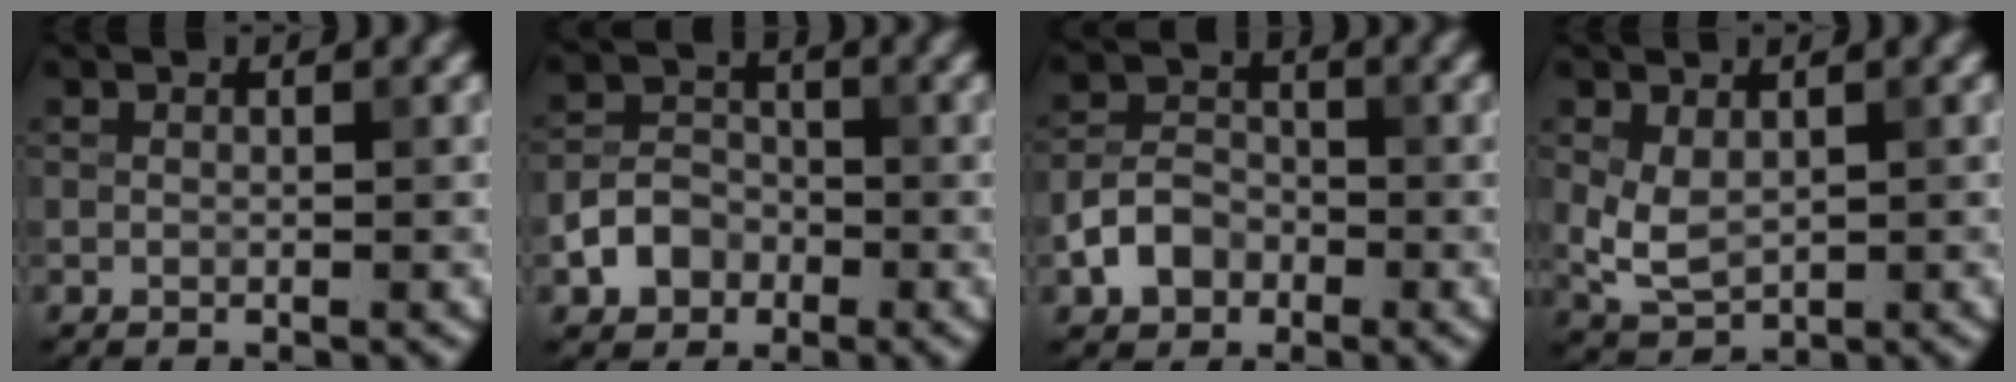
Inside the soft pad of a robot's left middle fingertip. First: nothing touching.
{"total": 3.5, "force": [-1.6, 2.7, 1.5], "torque": [-0.026, 0.005, -0.031]}
{"total": 3.7, "force": [-1.7, 2.7, 1.9], "torque": [-0.036, 0.004, -0.036]}
{"total": 3.0, "force": [0.5, 1.9, 2.2], "torque": [-0.052, -0.002, 0.016]}